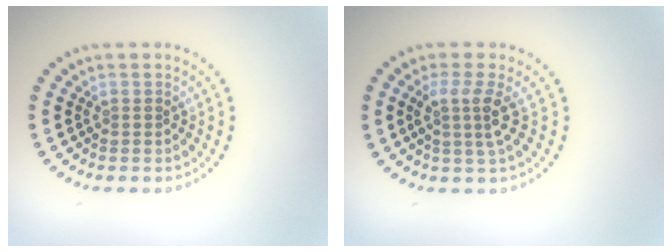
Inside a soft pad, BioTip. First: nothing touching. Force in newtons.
{"total": 2.5, "press": 1.9, "slide": 1.7}